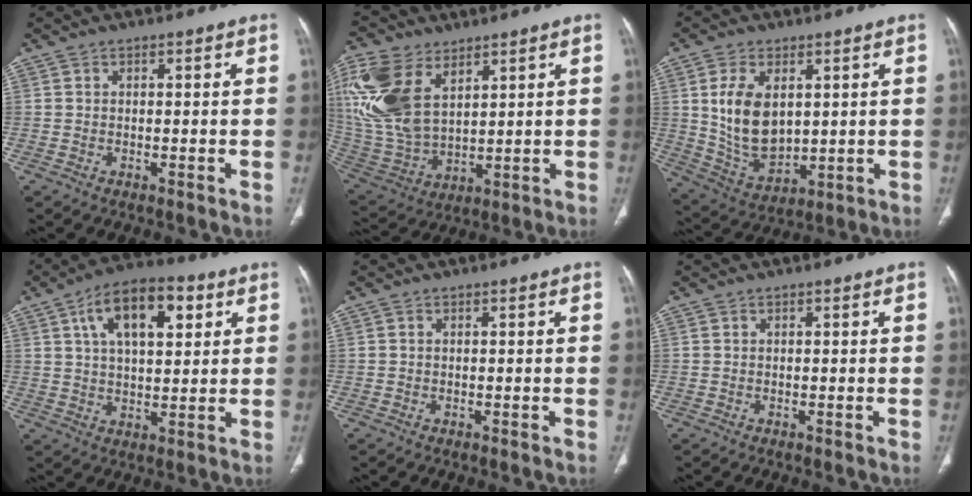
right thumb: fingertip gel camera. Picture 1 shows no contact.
{"total": 18.6, "force": [8.2, 11.0, 12.6], "torque": [-0.281, -0.025, 0.175]}
{"total": 12.6, "force": [2.7, 7.6, 9.8], "torque": [-0.167, -0.020, 0.068]}
{"total": 14.5, "force": [5.6, 7.1, 11.3], "torque": [-0.164, 0.001, 0.089]}
{"total": 0.0}
{"total": 0.0}